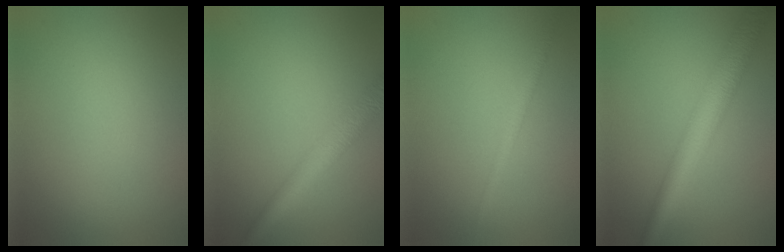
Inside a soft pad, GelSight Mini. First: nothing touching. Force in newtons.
{"total": 3.4, "press": 3.4, "slide": 0.1}
{"total": 1.4, "press": 1.4, "slide": 0.0}
{"total": 5.1, "press": 5.1, "slide": 0.1}